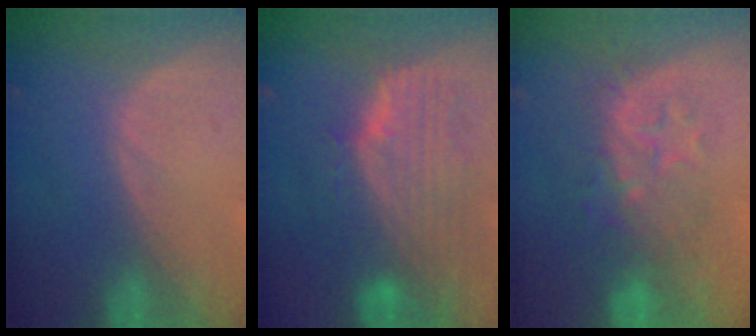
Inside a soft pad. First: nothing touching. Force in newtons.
{"total": 9.9, "press": 8.8, "slide": 4.5}
{"total": 8.3, "press": 7.8, "slide": 3.0}